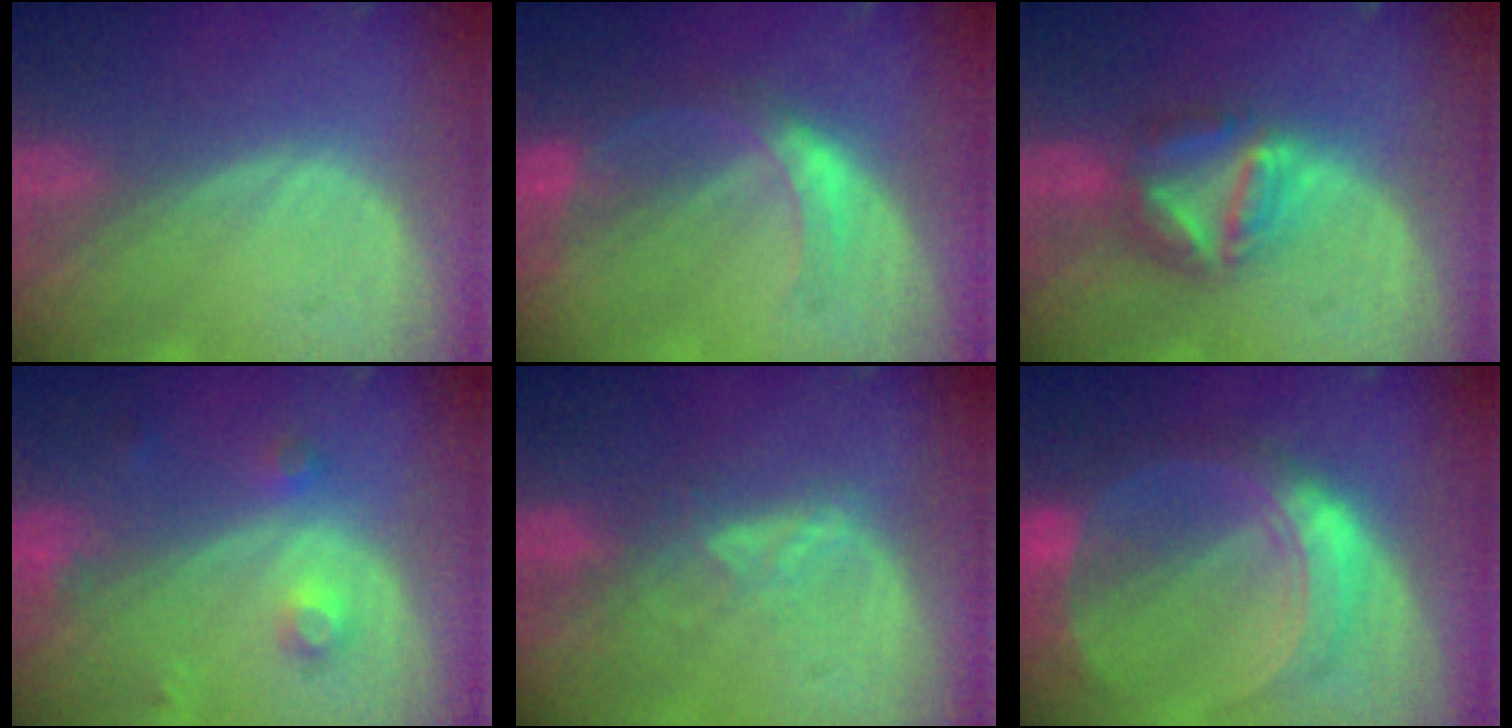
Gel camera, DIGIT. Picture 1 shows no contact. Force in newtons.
{"total": 5.2, "press": 4.8, "slide": 1.9}
{"total": 7.2, "press": 6.3, "slide": 3.5}
{"total": 3.7, "press": 3.2, "slide": 1.8}
{"total": 2.9, "press": 2.8, "slide": 0.7}
{"total": 8.5, "press": 8.5, "slide": 0.6}